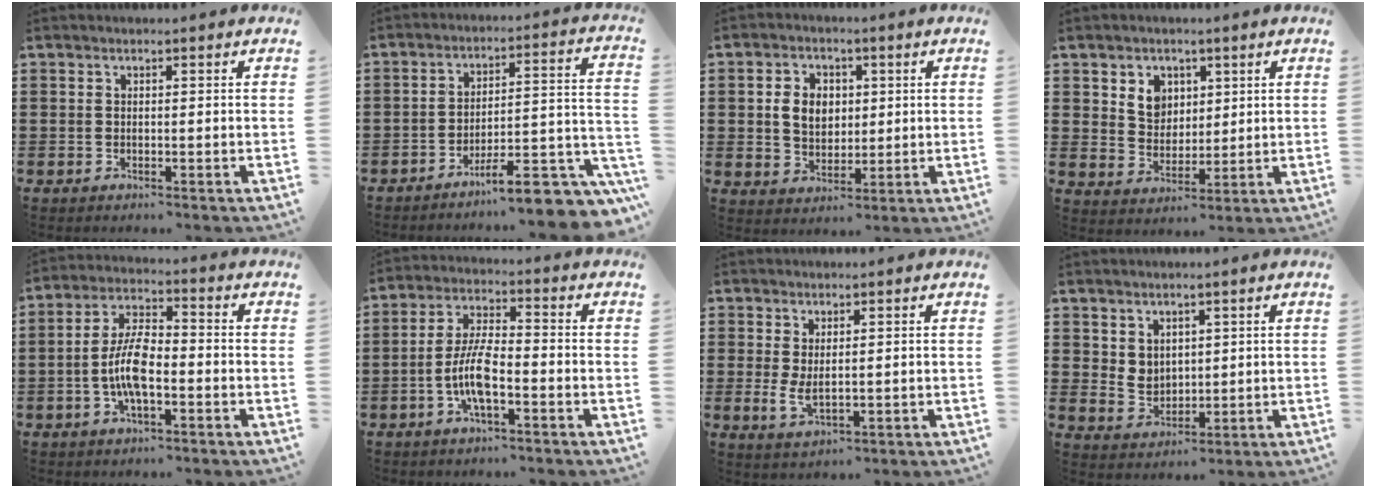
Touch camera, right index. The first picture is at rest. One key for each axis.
{"total": 10.0, "fx": -7.9, "fy": 1.8, "fz": 5.9, "tx": -0.081, "ty": 0.014, "tz": -0.146}
{"total": 5.6, "fx": 0.7, "fy": 4.4, "fz": 3.4, "tx": -0.080, "ty": 0.008, "tz": 0.006}
{"total": 5.2, "fx": 2.3, "fy": 4.4, "fz": 1.6, "tx": -0.043, "ty": 0.013, "tz": 0.040}
{"total": 8.1, "fx": -1.9, "fy": 3.2, "fz": 7.2, "tx": -0.164, "ty": -0.003, "tz": -0.043}
{"total": 7.6, "fx": -2.6, "fy": 2.3, "fz": 6.8, "tx": -0.153, "ty": -0.009, "tz": -0.056}
{"total": 3.3, "fx": 0.7, "fy": 1.3, "fz": 2.9, "tx": -0.065, "ty": -0.001, "tz": 0.012}
{"total": 3.7, "fx": 2.5, "fy": 2.6, "fz": 0.6, "tx": -0.024, "ty": 0.003, "tz": 0.049}